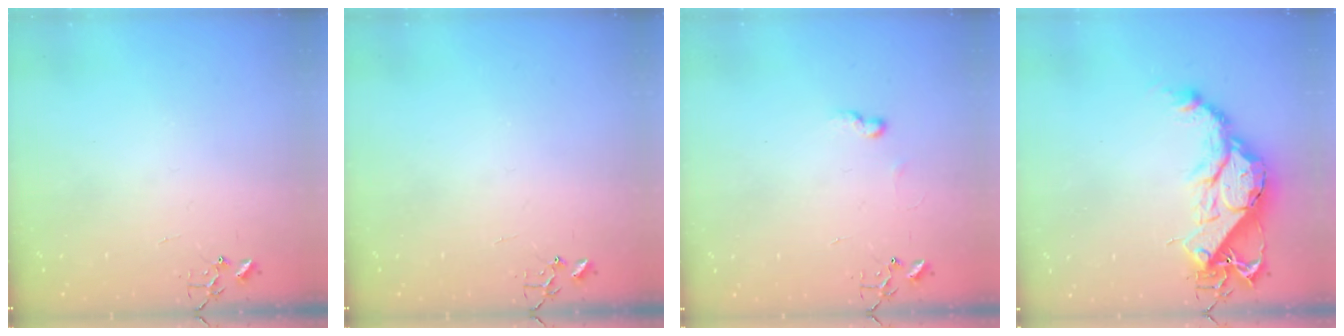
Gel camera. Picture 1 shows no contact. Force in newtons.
{"total": 0.0}
{"total": 5.9, "press": 5.9, "slide": 0.8}
{"total": 17.2, "press": 17.1, "slide": 1.3}